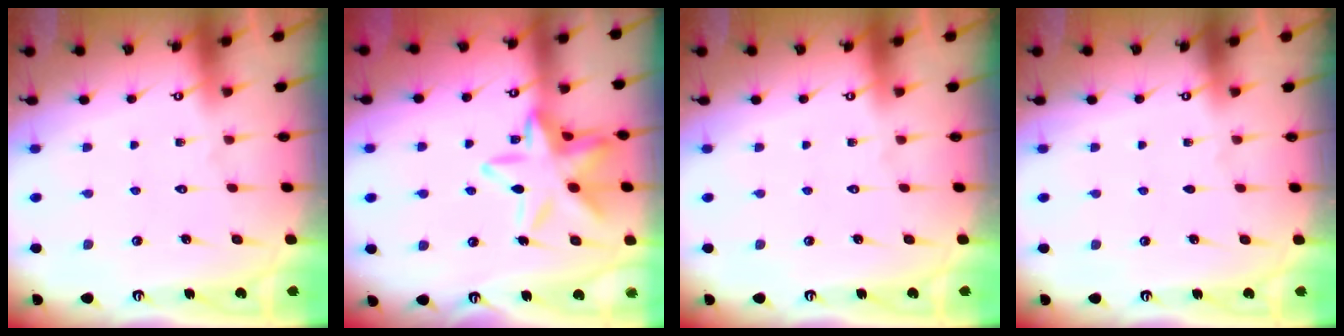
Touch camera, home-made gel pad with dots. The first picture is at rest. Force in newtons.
{"total": 17.0, "press": 16.9, "slide": 1.2}
{"total": 0.0}
{"total": 0.0}